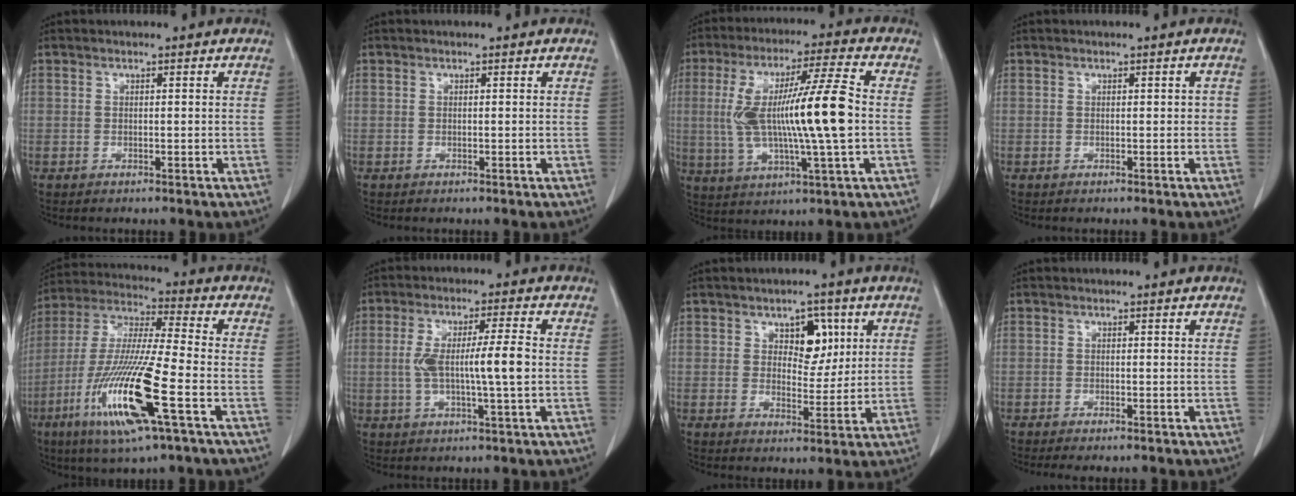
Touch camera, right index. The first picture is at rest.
{"total": 0.0}
{"total": 15.7, "force": [0.2, 0.8, 15.7], "torque": [-0.303, 0.010, 0.004]}
{"total": 1.0, "force": [0.1, 0.7, 0.8], "torque": [-0.009, 0.011, 0.003]}
{"total": 17.9, "force": [-6.8, 1.0, 16.6], "torque": [-0.353, -0.025, -0.127]}
{"total": 8.5, "force": [-0.3, 0.4, 8.5], "torque": [-0.160, 0.009, -0.006]}
{"total": 6.1, "force": [2.4, 3.5, 4.4], "torque": [-0.054, 0.007, 0.038]}
{"total": 2.2, "force": [-1.7, 0.3, 1.3], "torque": [-0.016, -0.005, -0.024]}